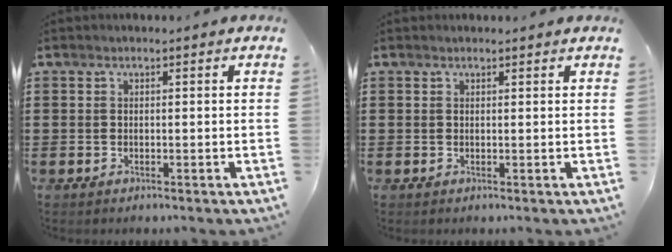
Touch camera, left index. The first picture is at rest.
{"total": 0.6, "force": [0.6, 0.1, 0.2], "torque": [-0.007, -0.001, 0.012]}